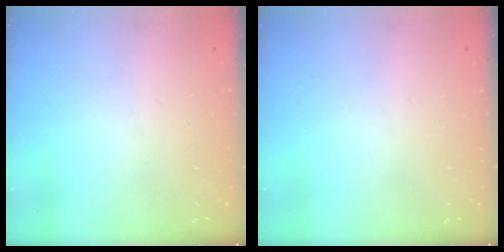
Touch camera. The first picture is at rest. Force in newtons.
{"total": 0.0}